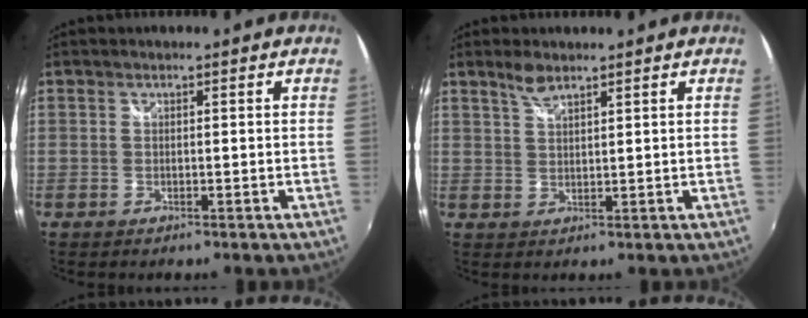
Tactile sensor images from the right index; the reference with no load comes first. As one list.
[{"total": 3.0, "force": [2.3, 0.7, 1.7], "torque": [-0.032, 0.003, 0.045]}]